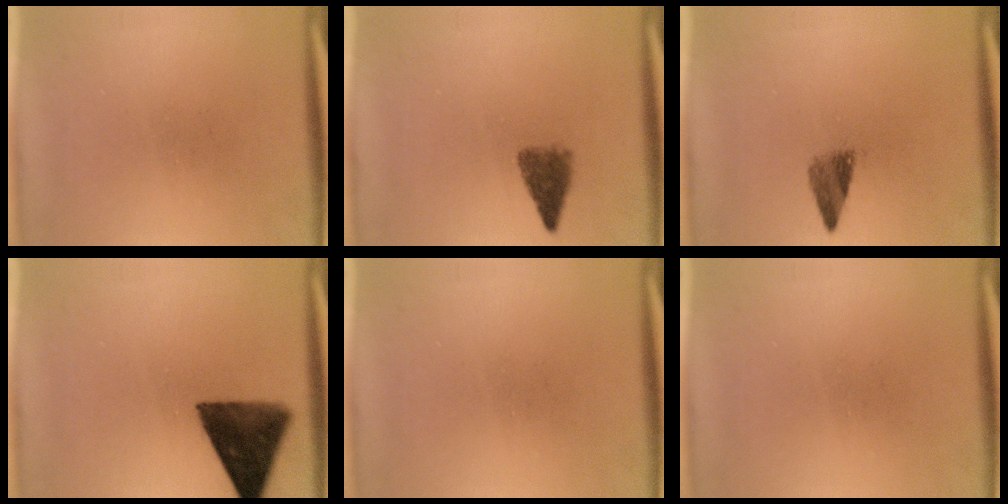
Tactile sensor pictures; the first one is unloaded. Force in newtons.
{"total": 3.4}
{"total": 2.9}
{"total": 11.6}
{"total": 0.0}
{"total": 0.0}